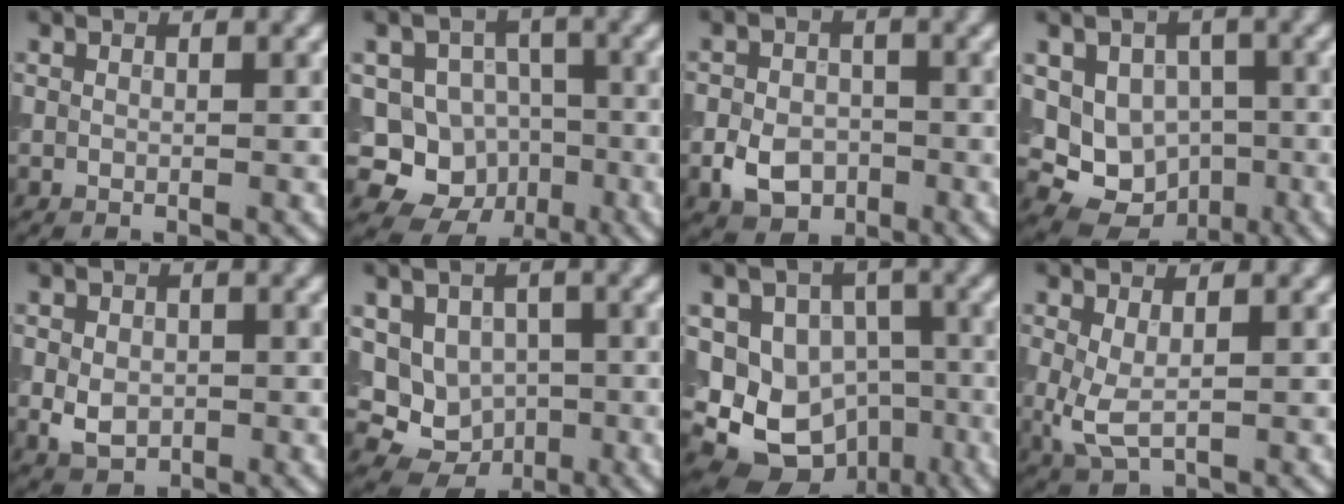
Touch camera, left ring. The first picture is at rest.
{"total": 7.4, "force": [-2.4, 6.6, 2.2], "torque": [-0.006, 0.005, -0.061]}
{"total": 4.2, "force": [-1.7, 3.2, 2.2], "torque": [-0.038, -0.006, -0.034]}
{"total": 8.0, "force": [-0.7, 6.8, 4.1], "torque": [-0.043, -0.008, -0.018]}
{"total": 3.1, "force": [-0.7, 2.4, 1.9], "torque": [-0.035, -0.006, -0.016]}
{"total": 5.9, "force": [-0.1, 5.2, 2.7], "torque": [-0.021, -0.006, -0.008]}
{"total": 10.2, "force": [-2.6, 8.6, 4.8], "torque": [-0.058, 0.003, -0.056]}
{"total": 2.9, "force": [0.1, 1.4, 2.5], "torque": [-0.061, -0.003, 0.003]}